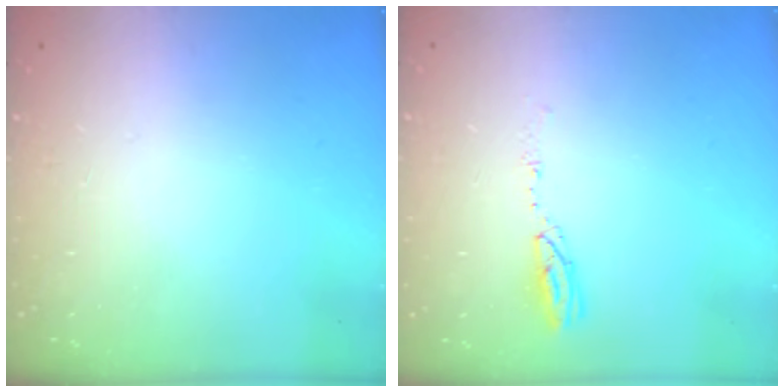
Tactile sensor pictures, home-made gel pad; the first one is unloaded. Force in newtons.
{"total": 3.8, "press": 3.8, "slide": 0.1}